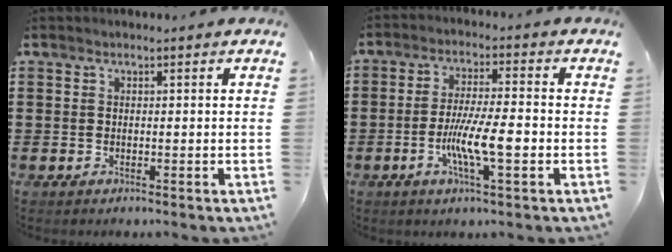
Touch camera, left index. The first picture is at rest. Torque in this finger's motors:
{"motor_torque": [1.28, 0.86, 0.75, 0.10]}